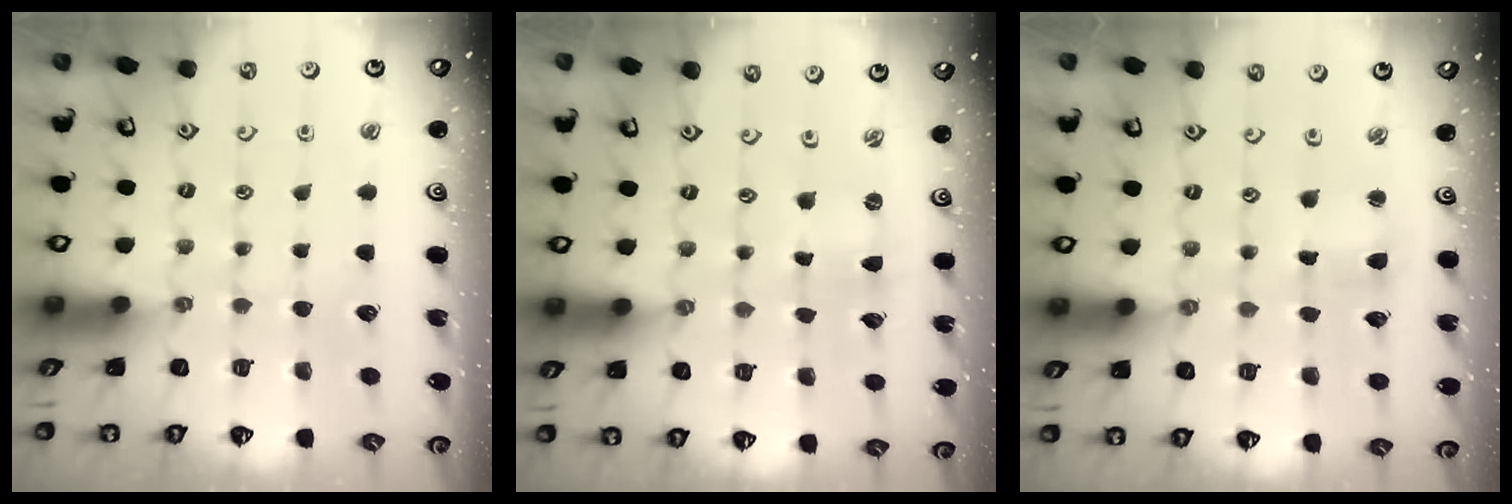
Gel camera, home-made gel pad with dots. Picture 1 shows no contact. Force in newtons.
{"total": 0.6, "press": 0.6, "slide": 0.1}
{"total": 3.1, "press": 3.1, "slide": 0.3}